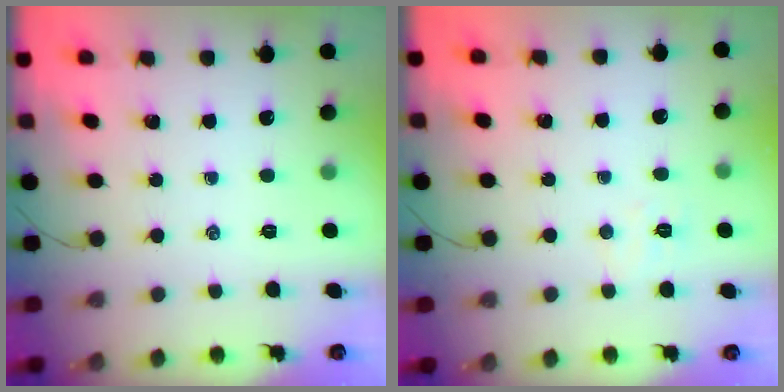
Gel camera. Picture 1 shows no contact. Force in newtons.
{"total": 3.6, "press": 3.5, "slide": 0.8}